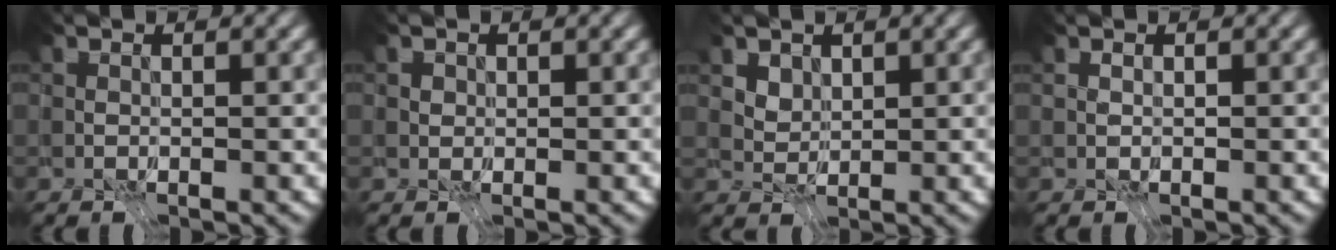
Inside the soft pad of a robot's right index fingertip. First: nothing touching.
{"total": 2.6, "force": [1.2, 2.0, 1.2], "torque": [-0.024, 0.013, 0.011]}
{"total": 1.1, "force": [1.0, 0.4, 0.1], "torque": [-0.017, -0.012, 0.044]}
{"total": 0.6, "force": [0.3, 0.4, 0.2], "torque": [-0.016, 0.009, 0.011]}